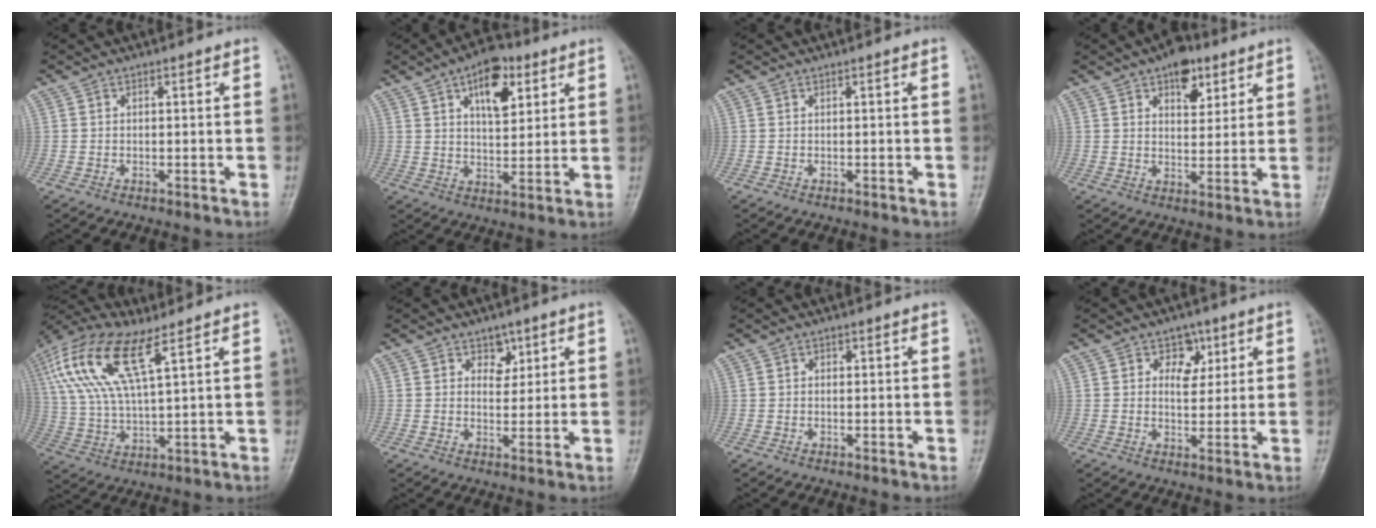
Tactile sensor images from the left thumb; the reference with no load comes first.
{"total": 11.0, "force": [5.0, 5.7, 8.0], "torque": [-0.092, -0.017, 0.077]}
{"total": 0.0}
{"total": 8.0, "force": [4.4, 4.6, 4.9], "torque": [-0.037, -0.017, 0.061]}
{"total": 17.1, "force": [7.8, 6.0, 14.0], "torque": [-0.310, 0.003, 0.150]}
{"total": 3.9, "force": [1.8, 3.0, 1.7], "torque": [0.005, -0.010, 0.027]}
{"total": 0.8, "force": [0.0, 0.6, 0.4], "torque": [-0.002, 0.002, -0.002]}
{"total": 5.7, "force": [2.1, 4.3, 3.0], "torque": [-0.008, -0.005, 0.029]}